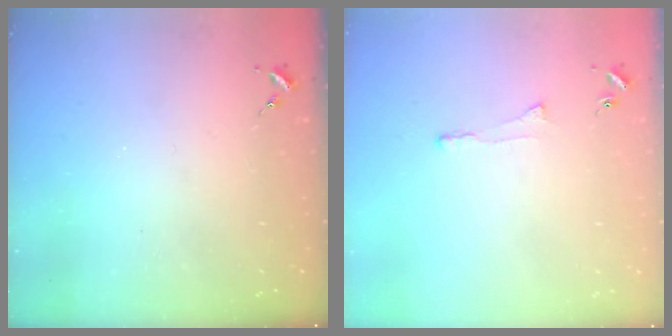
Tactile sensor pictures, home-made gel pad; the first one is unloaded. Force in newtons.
{"total": 5.1, "press": 5.1, "slide": 0.6}